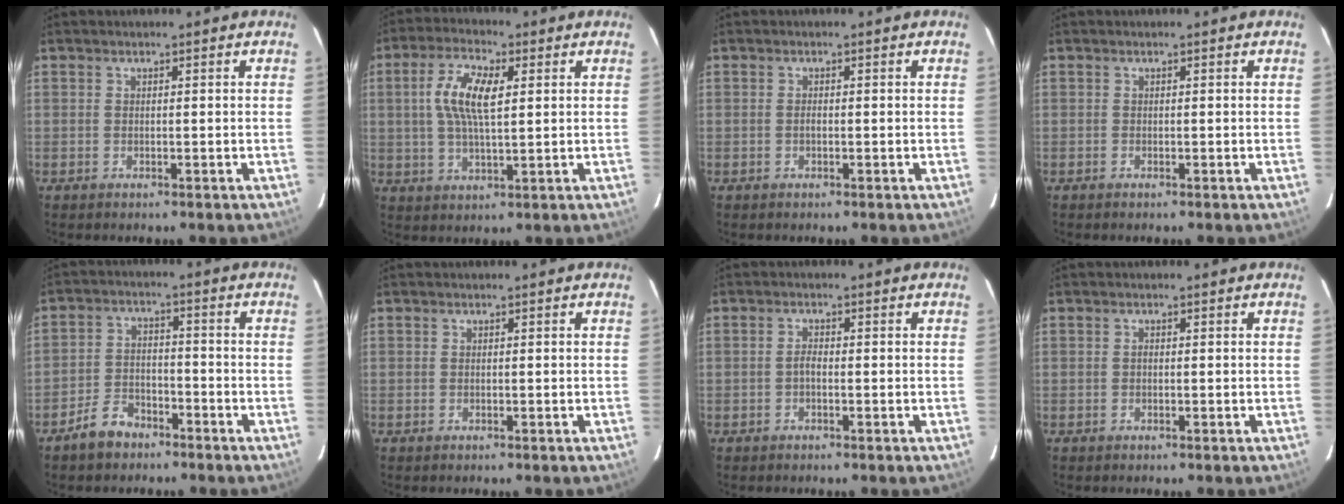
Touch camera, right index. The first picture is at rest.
{"total": 9.1, "force": [2.0, 3.0, 8.3], "torque": [-0.164, 0.012, 0.037]}
{"total": 0.6, "force": [-0.2, 0.3, 0.5], "torque": [-0.009, 0.001, -0.005]}
{"total": 0.0}
{"total": 6.4, "force": [-4.8, 3.4, 2.4], "torque": [-0.067, 0.015, -0.080]}
{"total": 0.0}
{"total": 1.2, "force": [-0.4, 0.4, 1.0], "torque": [-0.020, 0.005, -0.010]}
{"total": 0.0}